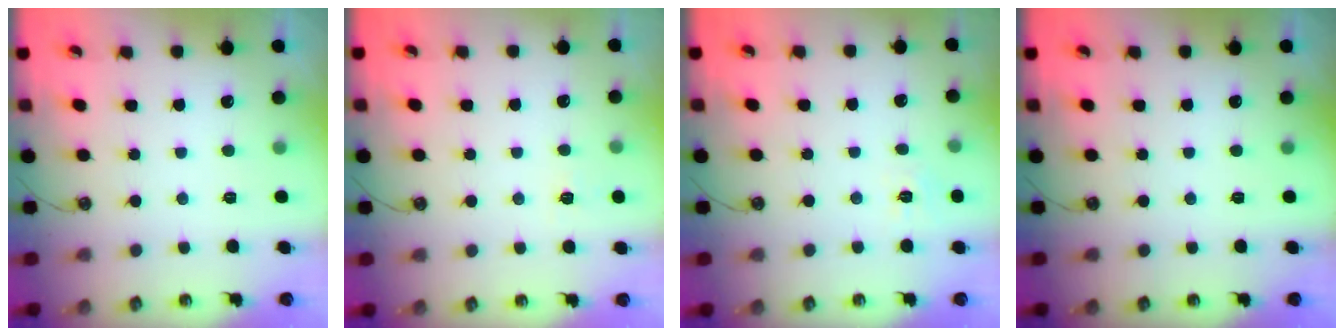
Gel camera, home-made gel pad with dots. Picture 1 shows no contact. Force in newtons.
{"total": 2.7, "press": 2.7, "slide": 0.4}
{"total": 6.2, "press": 6.2, "slide": 0.7}
{"total": 0.0}